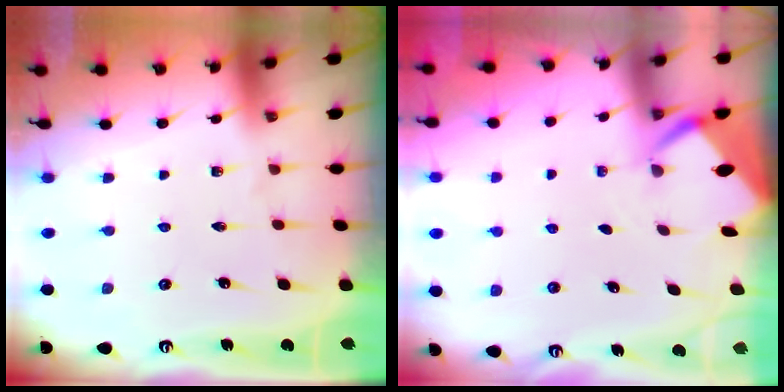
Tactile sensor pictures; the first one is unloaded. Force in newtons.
{"total": 2.5, "press": 2.5, "slide": 0.3}